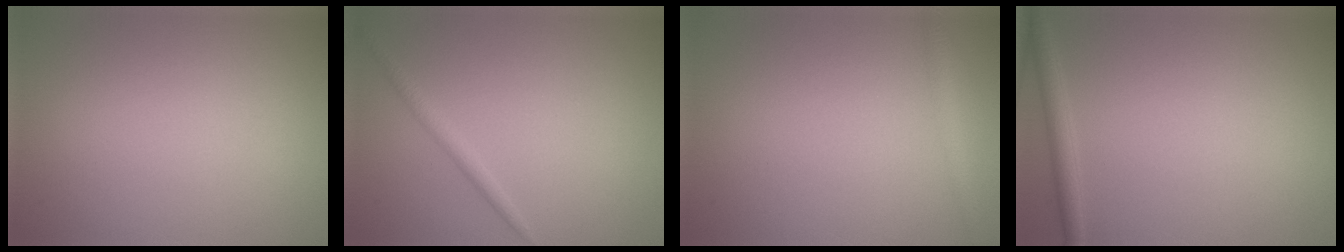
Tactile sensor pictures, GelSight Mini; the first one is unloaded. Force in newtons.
{"total": 1.3, "press": 1.3, "slide": 0.0}
{"total": 1.3, "press": 1.3, "slide": 0.1}
{"total": 1.8, "press": 1.8, "slide": 0.1}